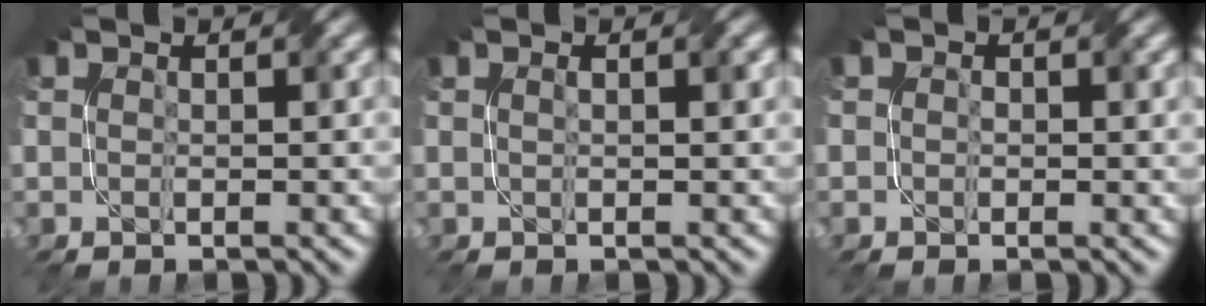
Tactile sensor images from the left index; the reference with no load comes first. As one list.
[{"total": 1.1, "force": [0.3, 0.3, 1.0], "torque": [-0.017, 0.001, 0.004]}, {"total": 1.0, "force": [0.1, 0.8, 0.6], "torque": [-0.005, -0.003, 0.002]}]